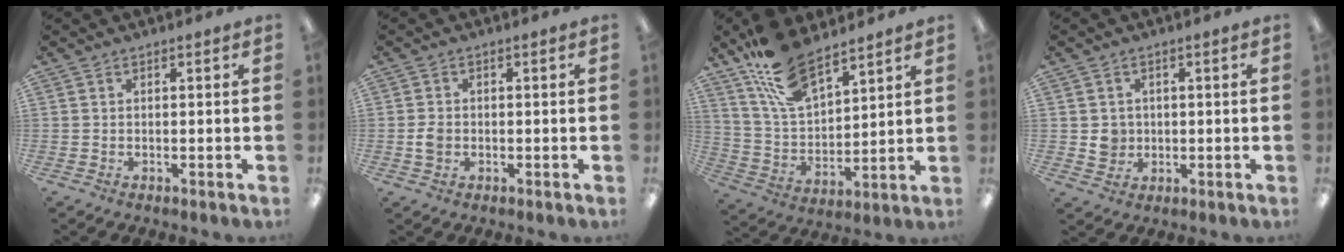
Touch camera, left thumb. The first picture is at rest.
{"total": 2.5, "force": [-0.3, 1.9, 1.5], "torque": [-0.028, 0.004, -0.006]}
{"total": 15.5, "force": [11.6, 6.5, 8.0], "torque": [-0.174, -0.053, 0.216]}
{"total": 3.7, "force": [0.5, 3.5, 0.8], "torque": [-0.005, 0.000, 0.007]}